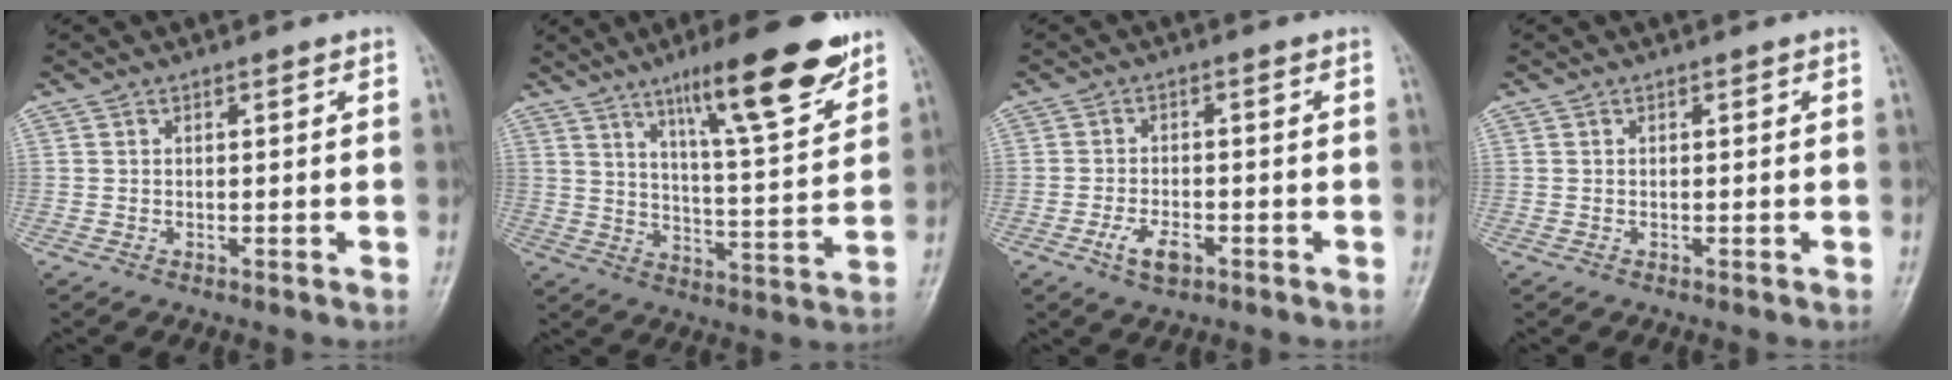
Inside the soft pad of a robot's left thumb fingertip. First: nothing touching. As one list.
[{"total": 18.1, "force": [11.5, 3.4, 13.6], "torque": [-0.180, -0.060, 0.180]}, {"total": 4.4, "force": [-2.2, 2.2, 3.1], "torque": [-0.059, 0.007, -0.036]}, {"total": 0.0}]